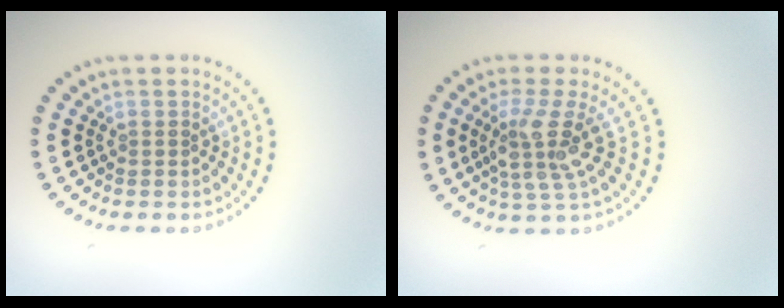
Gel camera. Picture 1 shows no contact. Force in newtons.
{"total": 3.8, "press": 2.9, "slide": 2.6}